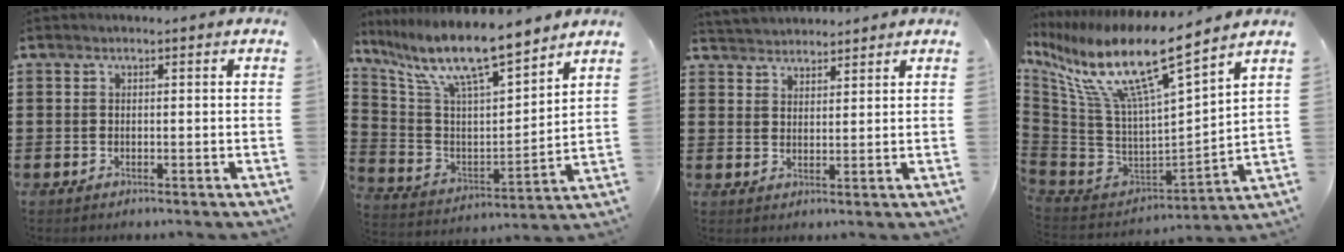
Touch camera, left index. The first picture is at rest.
{"total": 11.9, "force": [9.8, 2.1, 6.4], "torque": [-0.156, -0.060, 0.167]}
{"total": 2.8, "force": [2.6, 0.5, -0.6], "torque": [0.002, -0.002, 0.051]}
{"total": 14.0, "force": [9.1, 2.0, 10.4], "torque": [-0.238, -0.066, 0.146]}